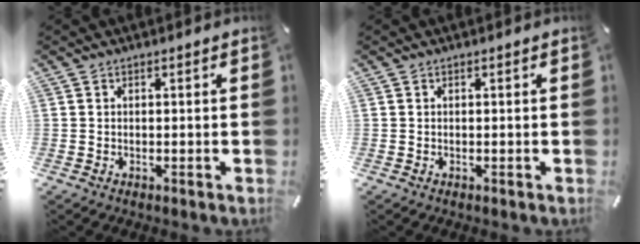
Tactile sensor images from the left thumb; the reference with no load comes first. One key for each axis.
{"total": 0.0}